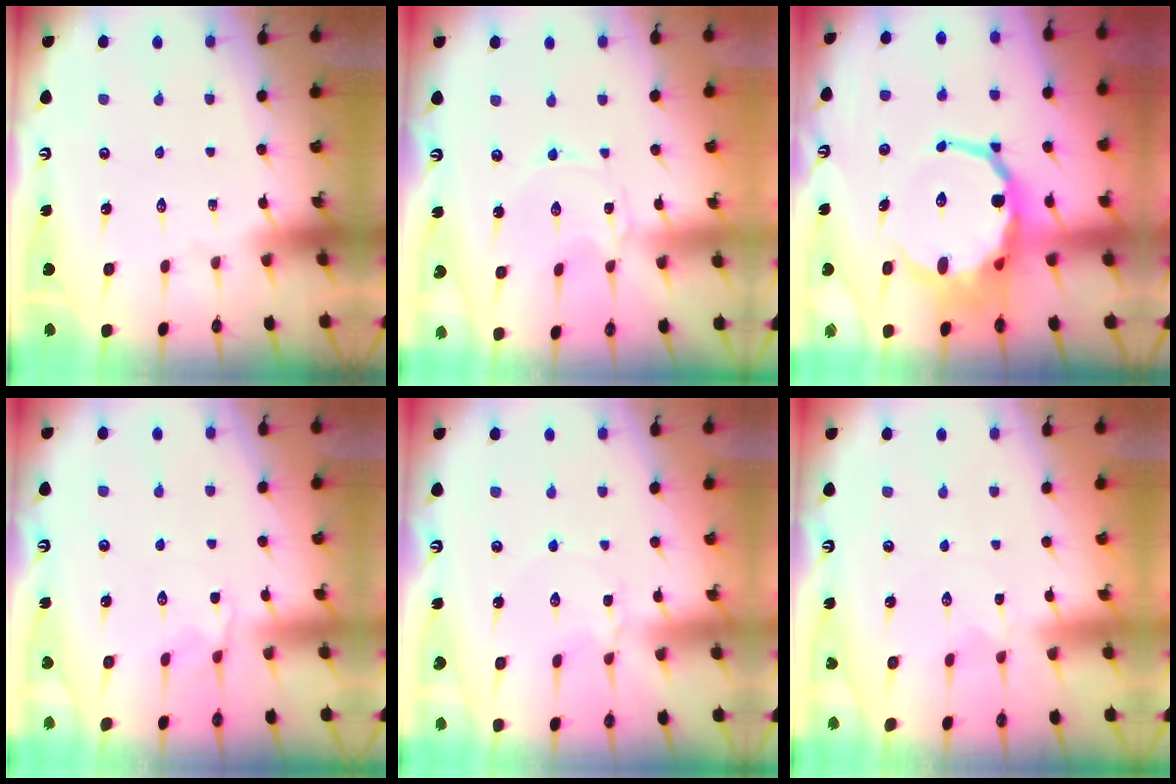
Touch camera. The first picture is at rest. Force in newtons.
{"total": 0.7, "press": 0.7, "slide": 0.0}
{"total": 11.9, "press": 11.7, "slide": 2.4}
{"total": 1.9, "press": 1.5, "slide": 1.1}
{"total": 2.0, "press": 2.0, "slide": 0.3}
{"total": 2.1, "press": 2.1, "slide": 0.3}